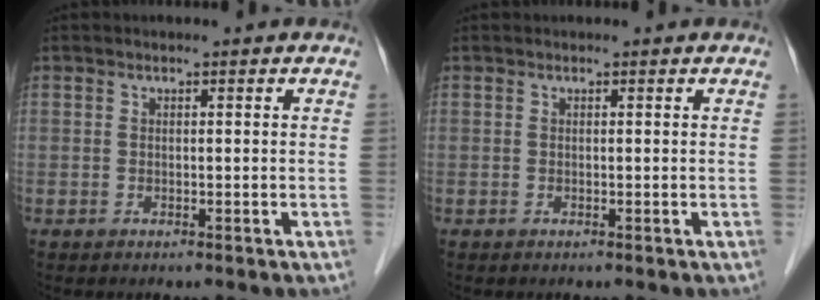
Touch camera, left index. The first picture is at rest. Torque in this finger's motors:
{"motor_torque": [-0.36, -0.58, -0.02, 0.01]}